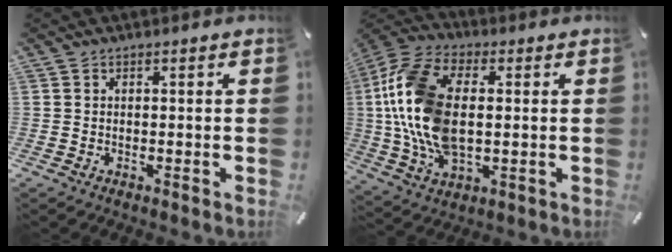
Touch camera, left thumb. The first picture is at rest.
{"total": 17.3, "force": [0.6, 10.3, 13.9], "torque": [-0.326, -0.008, 0.007]}